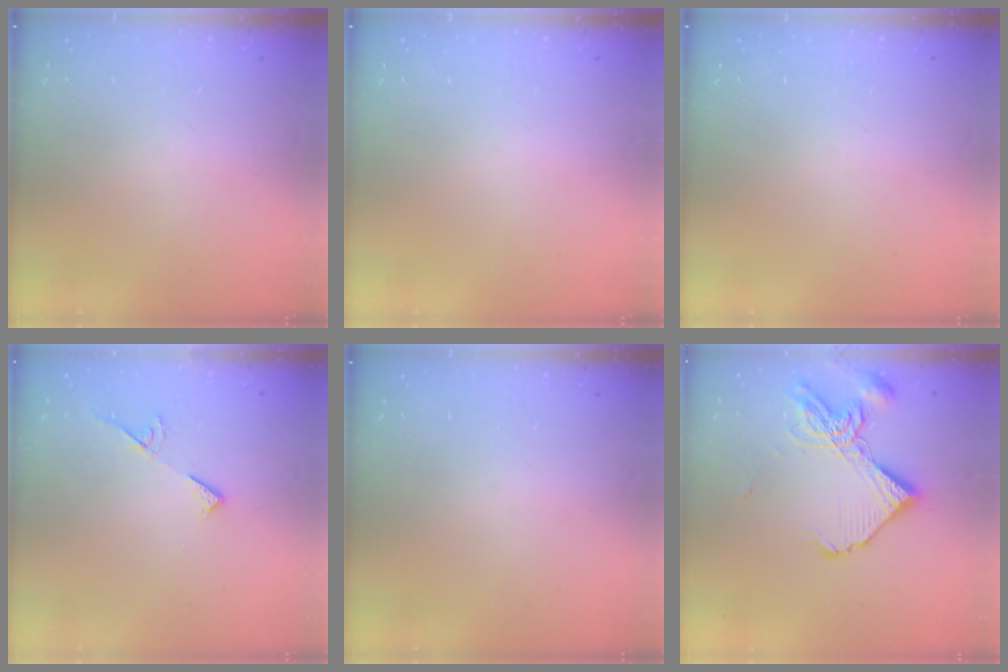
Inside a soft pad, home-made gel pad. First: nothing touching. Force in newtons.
{"total": 0.0}
{"total": 0.0}
{"total": 7.7, "press": 7.7, "slide": 0.6}
{"total": 0.0}
{"total": 12.9, "press": 12.8, "slide": 1.6}